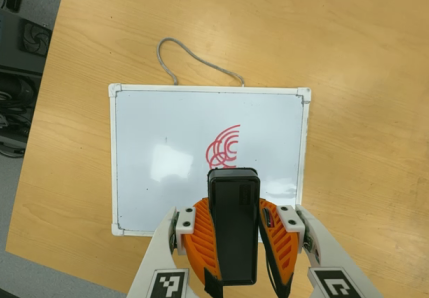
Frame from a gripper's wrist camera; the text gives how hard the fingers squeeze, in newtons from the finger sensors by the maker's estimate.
{"total": 8.3, "left": 6.8, "right": 9.7}